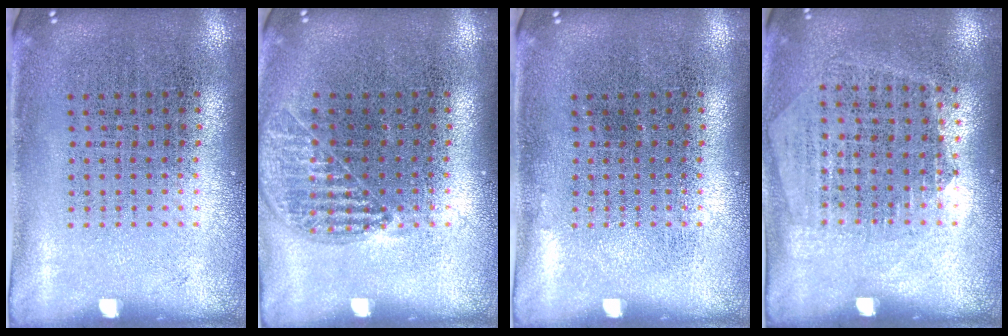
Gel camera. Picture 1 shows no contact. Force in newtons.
{"total": 1.0, "press": 1.0, "slide": 0.2}
{"total": 0.0}
{"total": 1.4, "press": 1.2, "slide": 0.6}